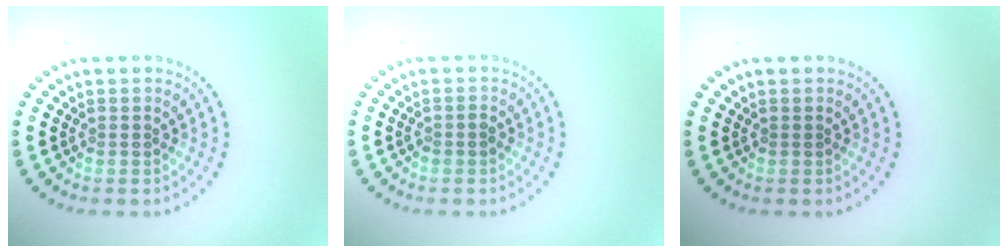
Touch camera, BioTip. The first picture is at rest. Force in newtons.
{"total": 0.8, "press": 0.8, "slide": 0.3}
{"total": 0.0}